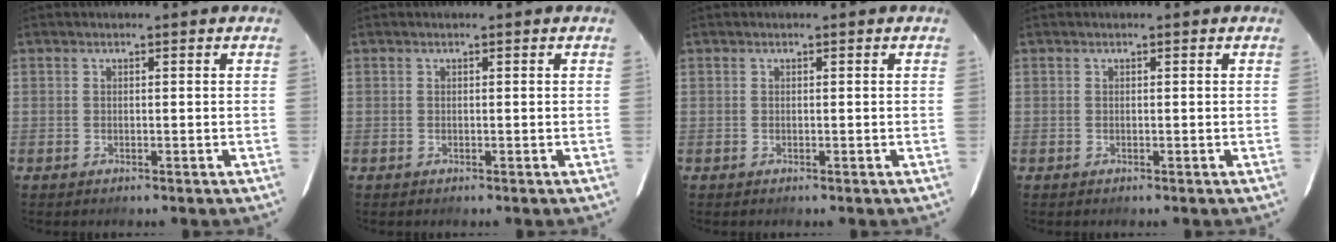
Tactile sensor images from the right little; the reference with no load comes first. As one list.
[{"total": 0.0}, {"total": 0.0}, {"total": 0.0}]